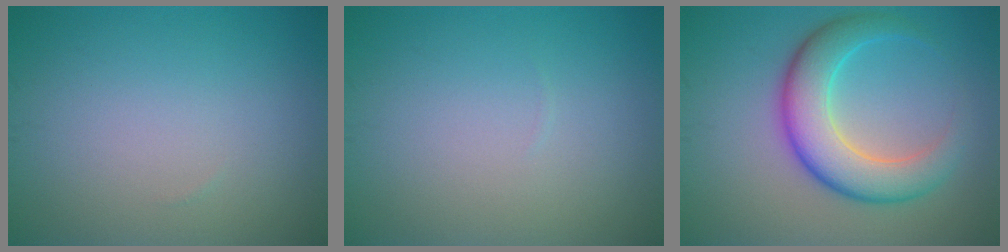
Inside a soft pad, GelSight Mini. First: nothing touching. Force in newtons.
{"total": 0.0}
{"total": 6.7, "press": 6.7, "slide": 0.0}